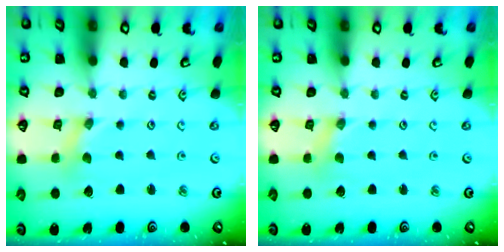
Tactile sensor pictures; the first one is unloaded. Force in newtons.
{"total": 0.0}